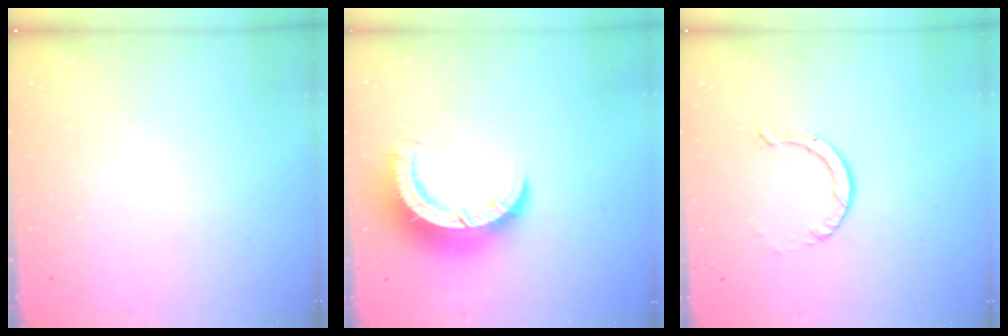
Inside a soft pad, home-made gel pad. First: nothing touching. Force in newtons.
{"total": 10.3, "press": 10.2, "slide": 1.1}
{"total": 2.2, "press": 2.2, "slide": 0.2}